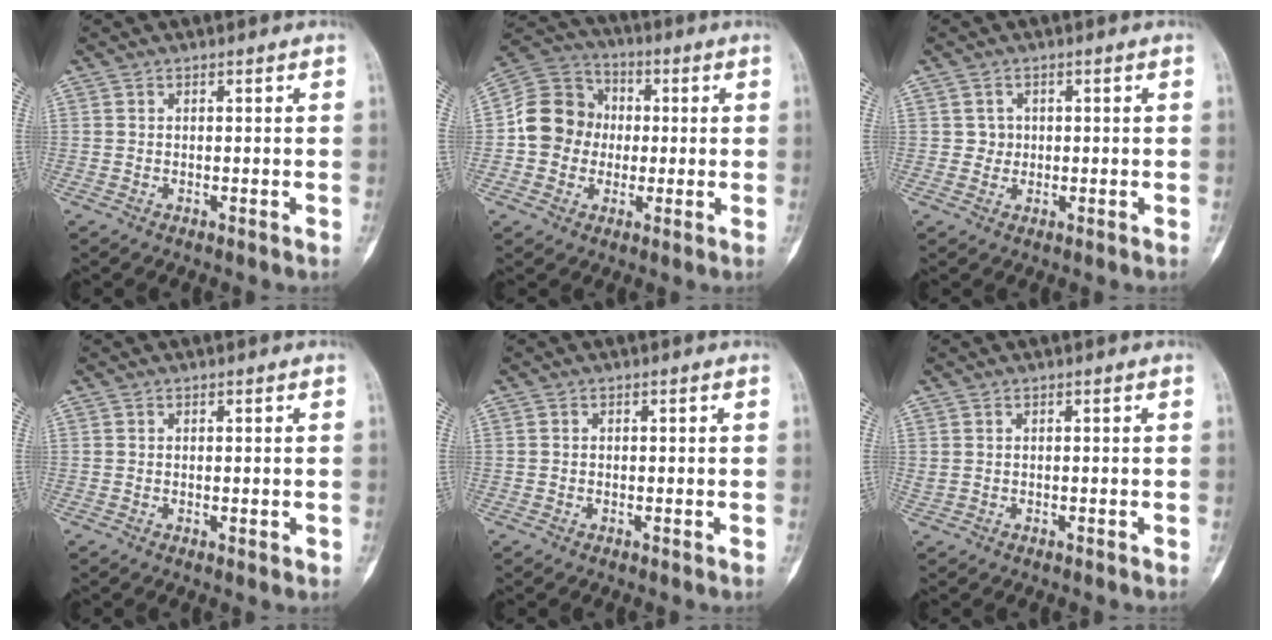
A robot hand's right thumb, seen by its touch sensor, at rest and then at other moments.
{"total": 12.0, "force": [-0.5, 10.9, 5.2], "torque": [-0.071, 0.029, -0.018]}
{"total": 2.0, "force": [0.2, 2.0, 0.2], "torque": [0.009, 0.006, 0.000]}
{"total": 1.2, "force": [-0.2, 0.5, 1.1], "torque": [-0.009, -0.002, -0.002]}
{"total": 0.0}
{"total": 0.6, "force": [0.0, 0.4, 0.4], "torque": [-0.012, 0.004, 0.003]}